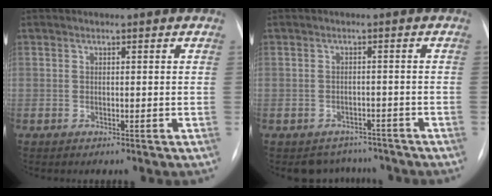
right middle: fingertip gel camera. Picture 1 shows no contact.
{"total": 4.5, "force": [-3.9, 2.3, -0.4], "torque": [0.011, 0.017, -0.051]}